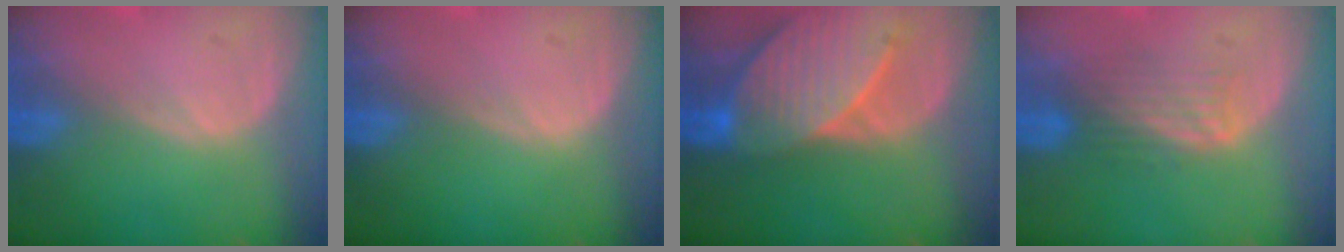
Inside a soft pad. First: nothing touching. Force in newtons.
{"total": 0.0}
{"total": 9.6, "press": 8.7, "slide": 4.0}
{"total": 4.3, "press": 3.7, "slide": 2.2}